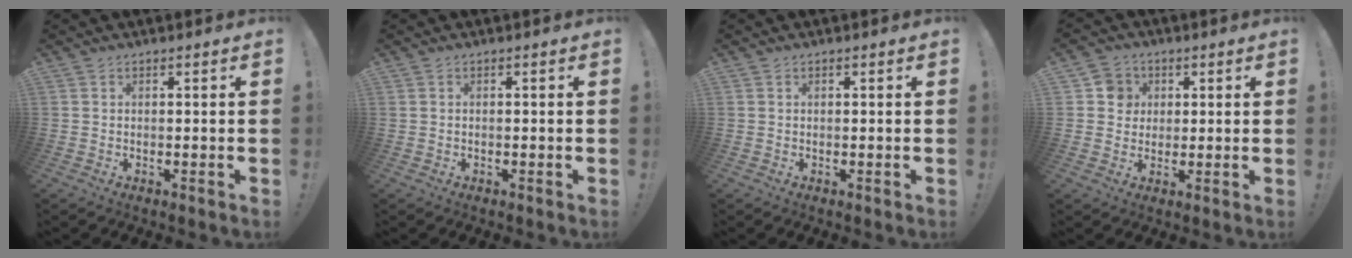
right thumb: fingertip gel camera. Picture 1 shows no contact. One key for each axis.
{"total": 0.0}
{"total": 0.0}
{"total": 6.1, "fx": 1.5, "fy": 5.8, "fz": 1.2, "tx": -0.016, "ty": -0.001, "tz": 0.029}